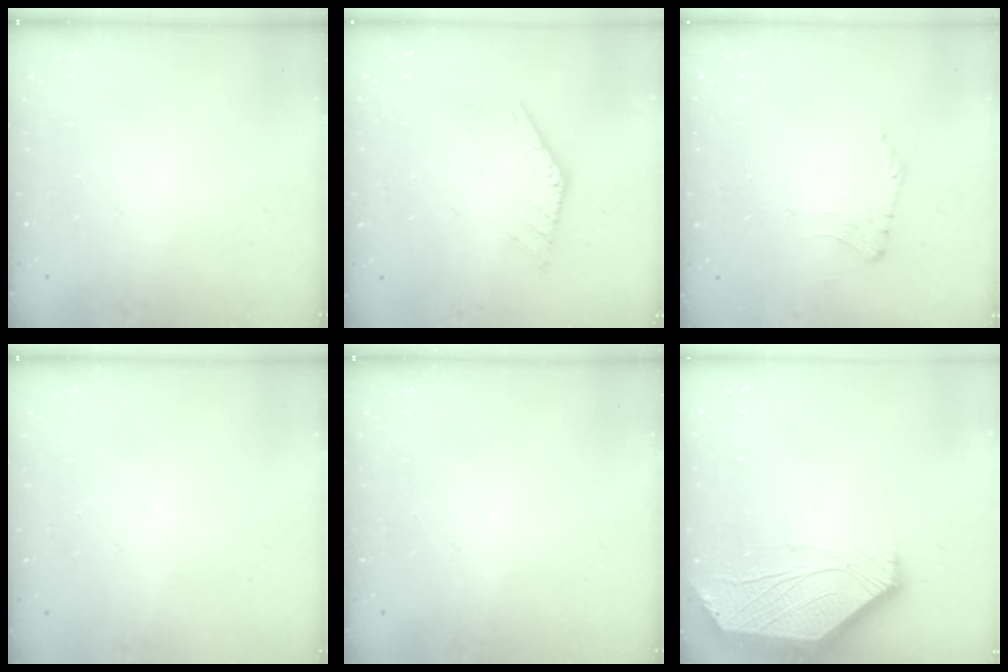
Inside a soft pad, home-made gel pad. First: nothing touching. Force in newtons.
{"total": 0.0}
{"total": 0.0}
{"total": 2.8, "press": 2.8, "slide": 0.5}
{"total": 0.0}
{"total": 2.6, "press": 2.6, "slide": 0.5}